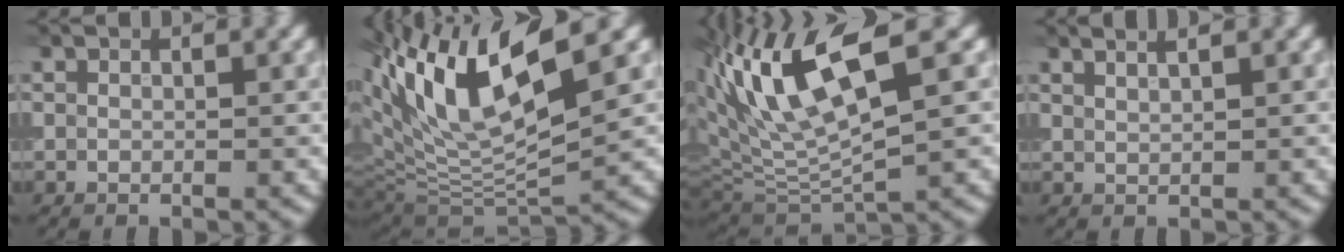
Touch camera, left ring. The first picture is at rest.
{"total": 11.0, "force": [5.1, 3.7, 9.0], "torque": [-0.178, 0.005, 0.100]}
{"total": 9.0, "force": [3.6, 2.7, 7.8], "torque": [-0.155, 0.002, 0.070]}
{"total": 2.2, "force": [1.7, 0.8, 1.3], "torque": [0.001, 0.009, 0.003]}